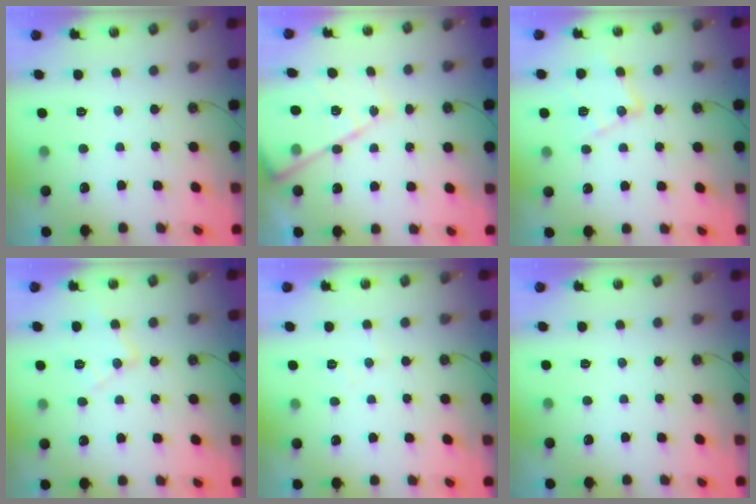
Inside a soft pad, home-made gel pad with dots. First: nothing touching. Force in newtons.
{"total": 14.9, "press": 14.8, "slide": 1.4}
{"total": 11.8, "press": 11.8, "slide": 0.5}
{"total": 10.1, "press": 10.1, "slide": 0.7}
{"total": 3.7, "press": 3.6, "slide": 0.6}
{"total": 0.0}